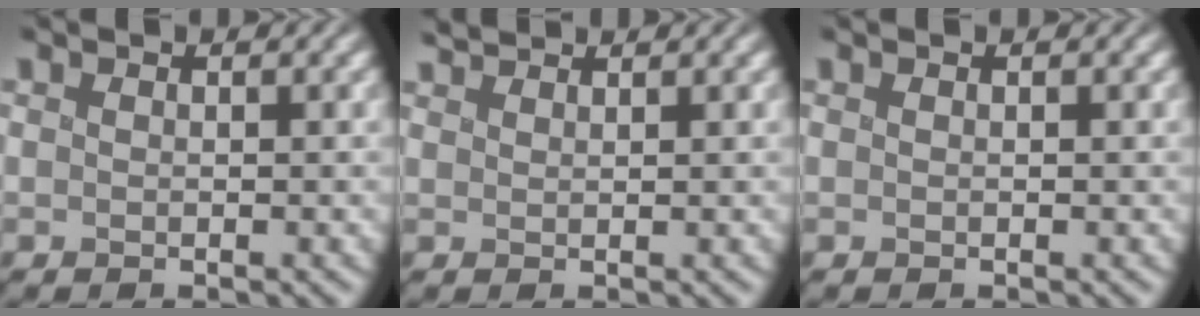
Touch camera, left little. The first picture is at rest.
{"total": 2.0, "force": [1.9, 0.3, 0.5], "torque": [-0.007, 0.010, 0.027]}
{"total": 0.0}